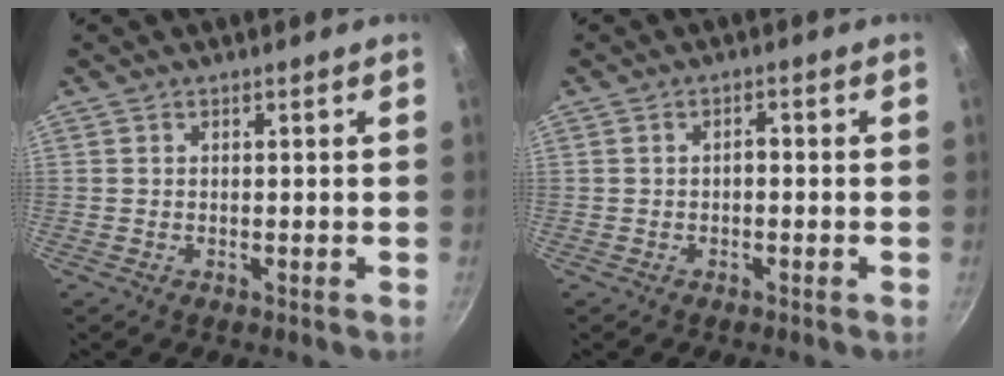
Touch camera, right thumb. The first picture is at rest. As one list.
[{"total": 1.4, "force": [-0.5, 0.7, 1.1], "torque": [-0.014, 0.013, -0.006]}]